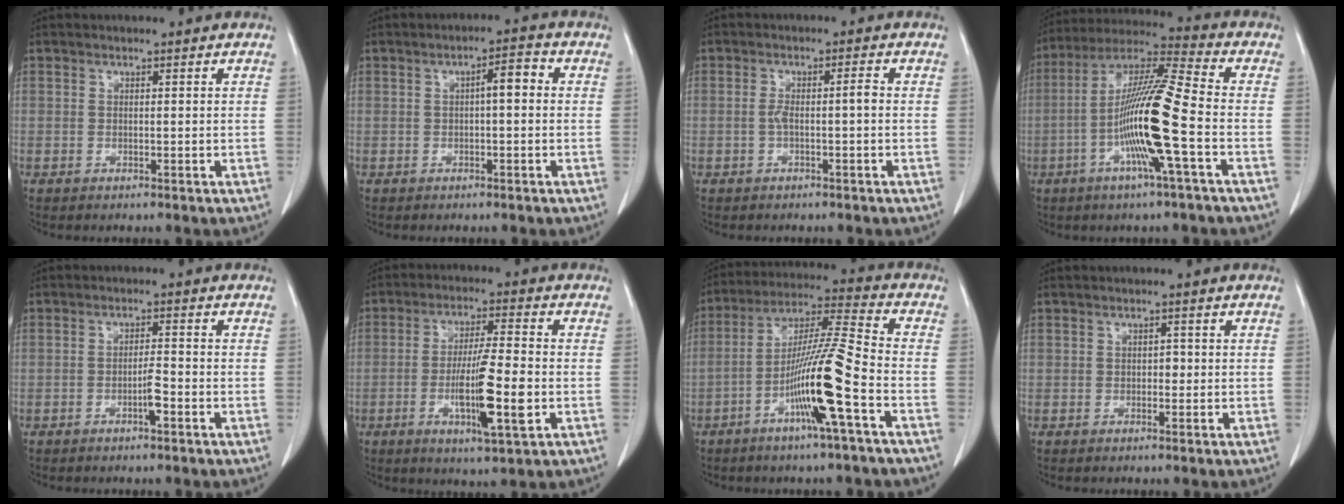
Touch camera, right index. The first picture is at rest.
{"total": 3.4, "force": [0.3, 0.8, 3.3], "torque": [-0.047, 0.012, 0.000]}
{"total": 2.8, "force": [-0.5, 0.3, 2.7], "torque": [-0.051, 0.007, -0.007]}
{"total": 14.7, "force": [-3.9, -0.4, 14.2], "torque": [-0.275, 0.001, -0.085]}
{"total": 2.6, "force": [-1.3, 0.2, 2.2], "torque": [-0.038, 0.001, -0.023]}
{"total": 11.0, "force": [-2.9, 0.7, 10.6], "torque": [-0.186, -0.012, -0.052]}
{"total": 13.4, "force": [-5.2, -0.9, 12.3], "torque": [-0.233, 0.003, -0.103]}
{"total": 1.0, "force": [-0.1, 0.7, 0.7], "torque": [-0.005, 0.003, -0.002]}